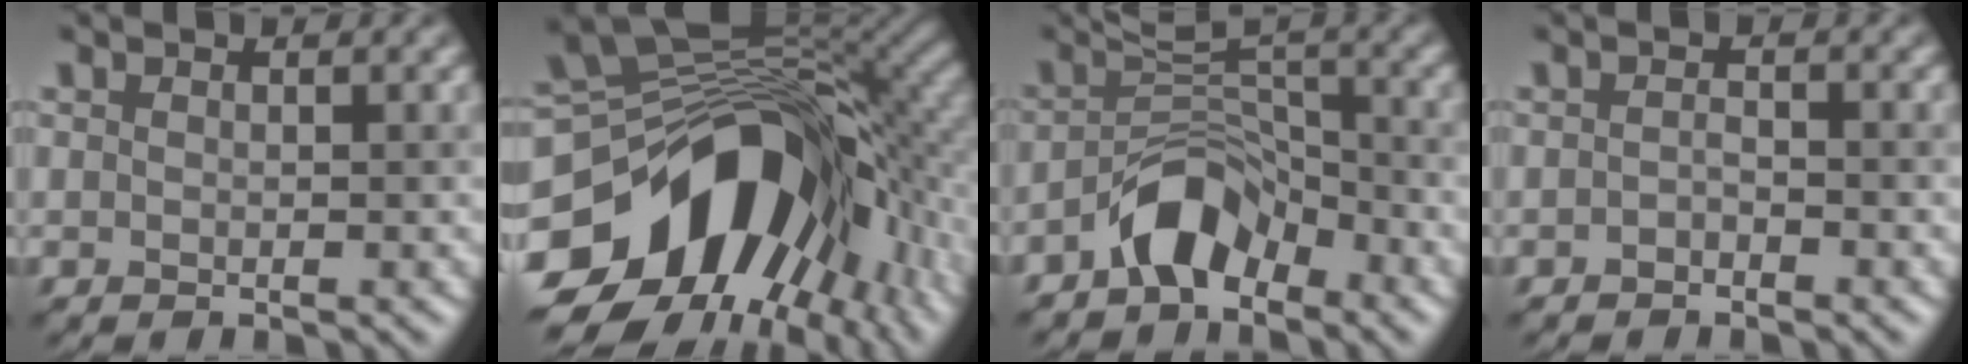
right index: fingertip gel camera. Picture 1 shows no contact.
{"total": 18.0, "force": [-6.2, 11.1, 12.8], "torque": [-0.213, -0.023, -0.087]}
{"total": 4.1, "force": [-2.9, 2.0, 2.2], "torque": [-0.029, 0.015, -0.057]}
{"total": 0.9, "force": [-0.7, 0.3, 0.5], "torque": [-0.012, 0.002, -0.014]}